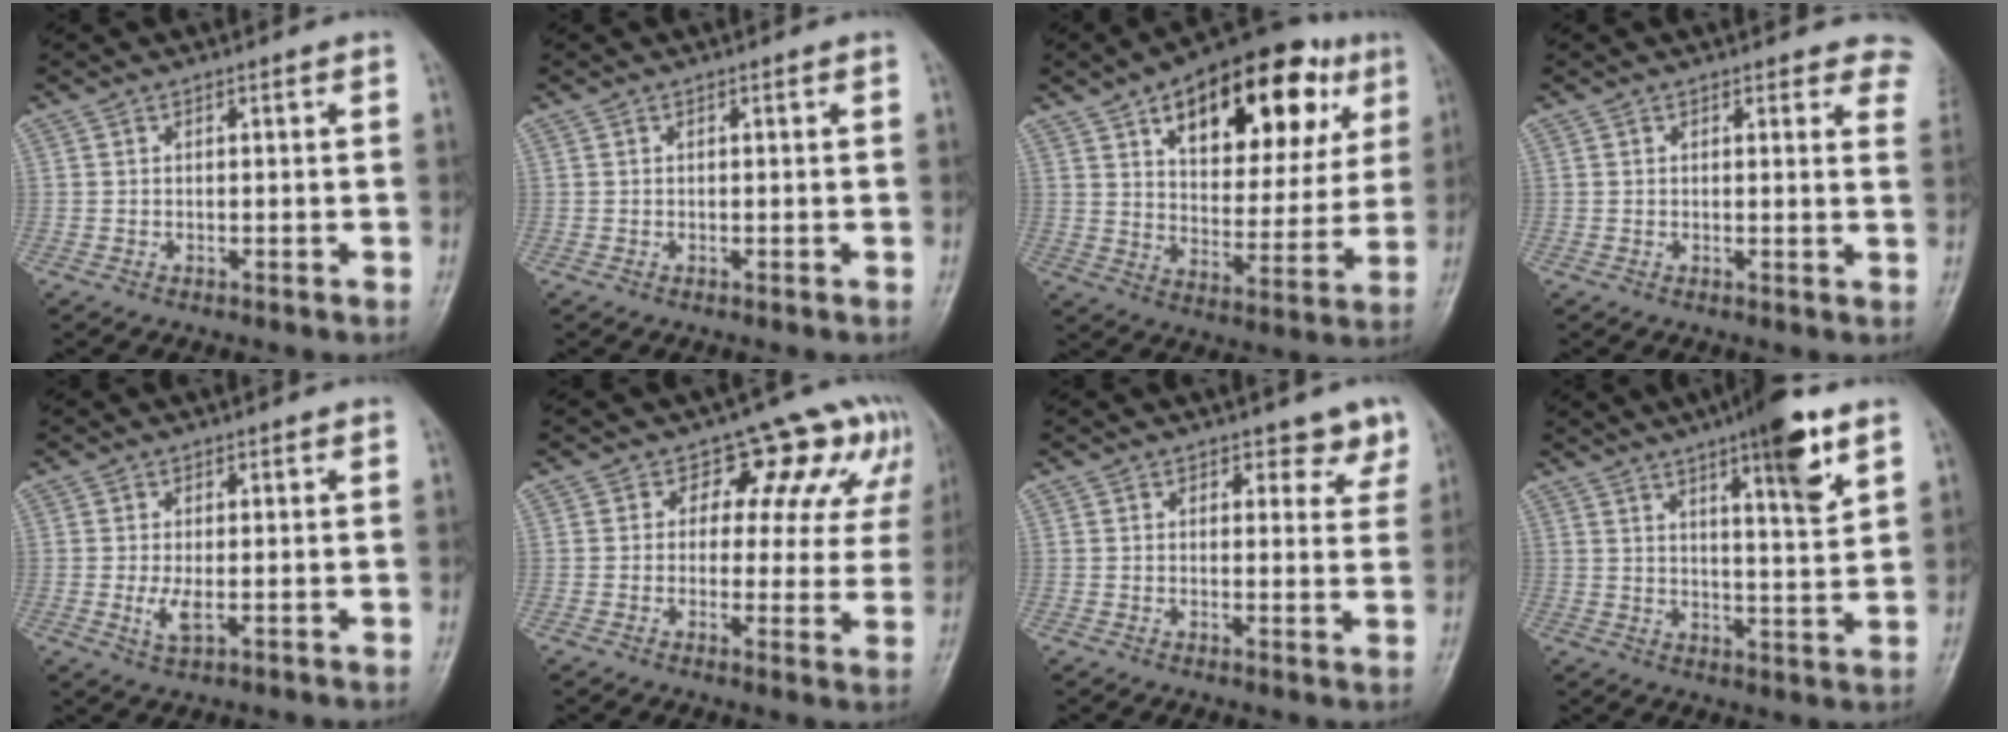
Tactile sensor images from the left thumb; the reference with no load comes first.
{"total": 0.0}
{"total": 25.0, "force": [11.8, 12.5, 18.1], "torque": [-0.214, -0.010, 0.174]}
{"total": 6.4, "force": [5.6, 2.4, 1.9], "torque": [0.023, -0.020, 0.037]}
{"total": 3.0, "force": [-0.3, 1.2, 2.7], "torque": [-0.060, -0.009, -0.002]}
{"total": 10.5, "force": [5.7, 7.0, 5.2], "torque": [-0.011, -0.019, 0.050]}
{"total": 4.3, "force": [3.3, 2.4, 1.3], "torque": [0.019, -0.022, 0.031]}
{"total": 11.4, "force": [6.5, 2.0, 9.2], "torque": [-0.124, -0.035, 0.092]}